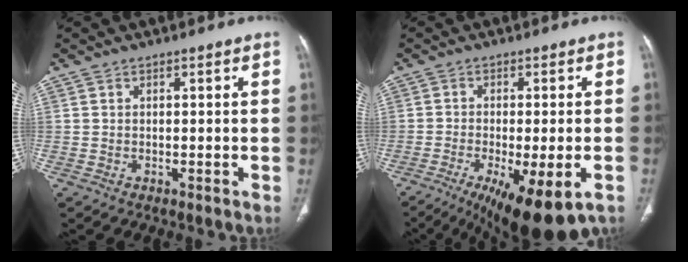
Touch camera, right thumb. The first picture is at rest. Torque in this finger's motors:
{"motor_torque": [-0.08, 0.64, 0.04, 0.04, 0.12]}